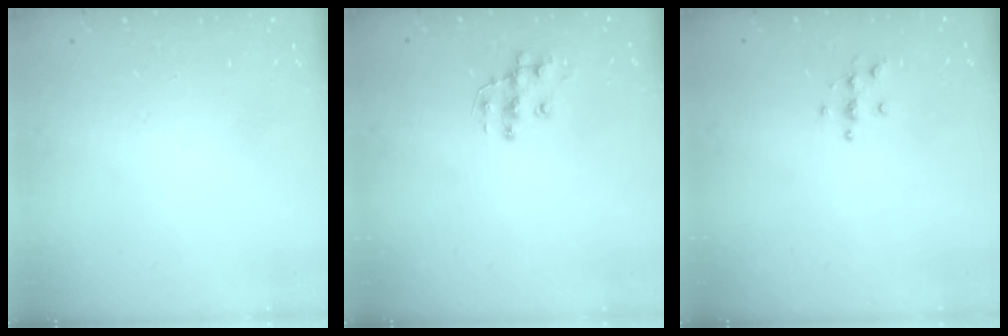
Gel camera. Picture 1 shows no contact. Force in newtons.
{"total": 9.8, "press": 9.7, "slide": 0.5}
{"total": 4.2, "press": 4.2, "slide": 0.3}